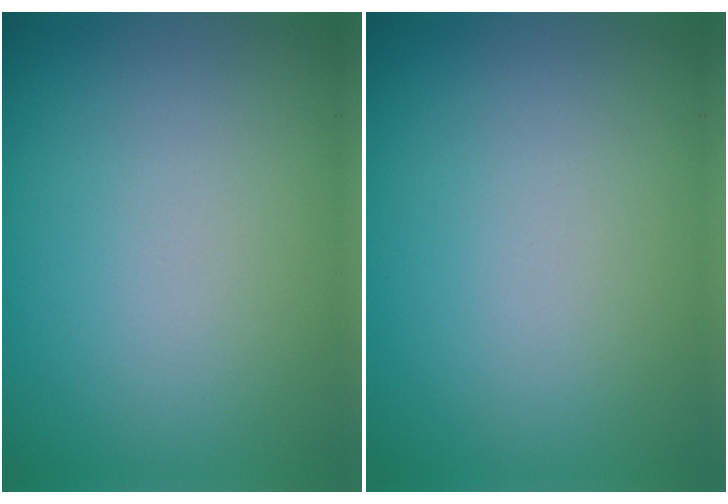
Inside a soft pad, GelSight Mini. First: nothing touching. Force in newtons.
{"total": 0.0}